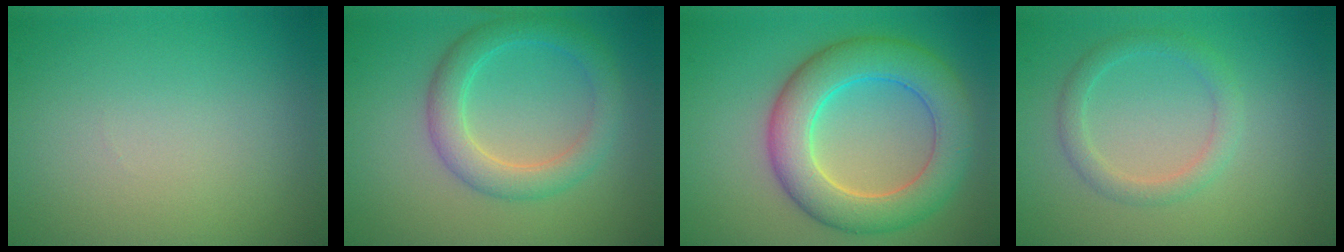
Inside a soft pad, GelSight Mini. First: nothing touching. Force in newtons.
{"total": 3.8, "press": 3.8, "slide": 0.1}
{"total": 7.4, "press": 7.4, "slide": 0.2}
{"total": 2.1, "press": 2.1, "slide": 0.1}